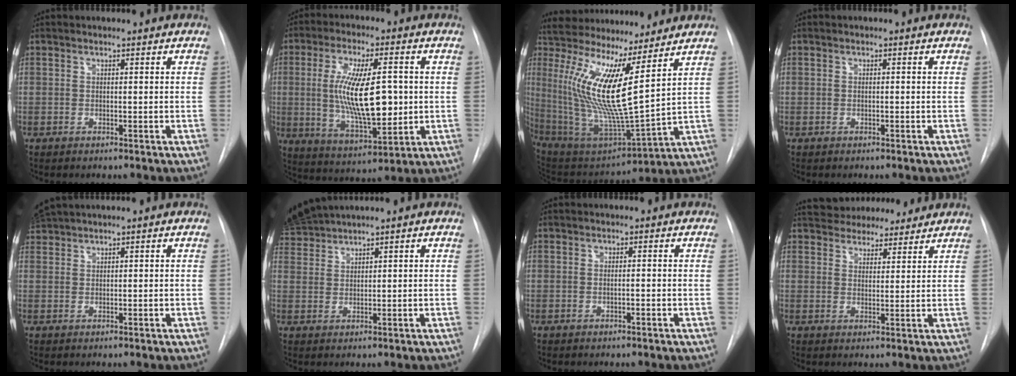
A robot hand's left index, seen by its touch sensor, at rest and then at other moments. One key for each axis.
{"total": 14.5, "fx": 0.5, "fy": 4.2, "fz": 13.8, "tx": -0.260, "ty": -0.005, "tz": 0.016}
{"total": 20.7, "fx": 7.9, "fy": 3.0, "fz": 19.0, "tx": -0.387, "ty": -0.005, "tz": 0.143}
{"total": 0.0}
{"total": 2.9, "fx": 2.8, "fy": -0.3, "fz": 0.8, "tx": -0.018, "ty": 0.028, "tz": 0.060}
{"total": 4.6, "fx": 4.5, "fy": -1.1, "fz": 0.4, "tx": -0.025, "ty": 0.013, "tz": 0.100}
{"total": 0.8, "fx": -0.3, "fy": 0.1, "fz": 0.8, "tx": -0.016, "ty": 0.000, "tz": -0.002}
{"total": 12.5, "fx": 11.2, "fy": 4.1, "fz": 3.8, "tx": -0.053, "ty": 0.026, "tz": 0.163}